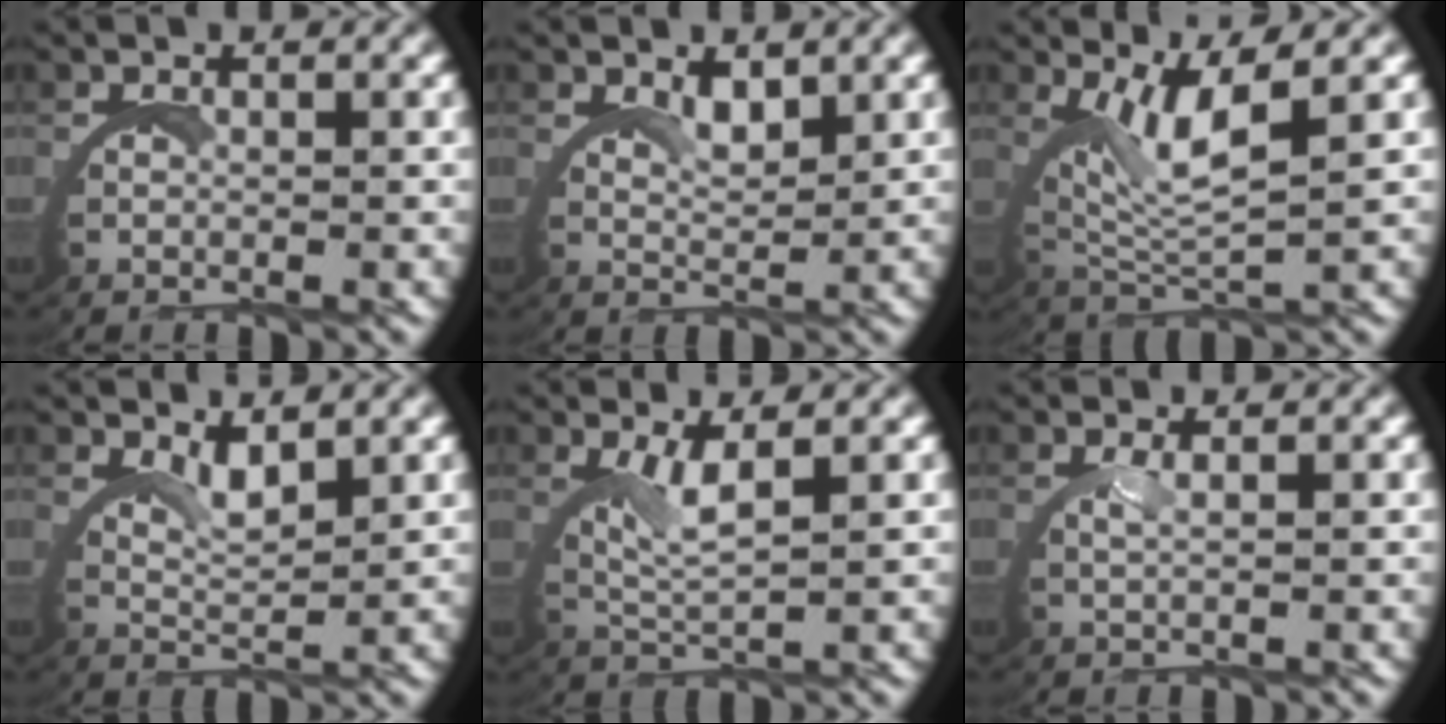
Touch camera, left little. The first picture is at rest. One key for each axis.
{"total": 2.1, "fx": 2.0, "fy": -0.5, "fz": 0.7, "tx": -0.013, "ty": -0.011, "tz": 0.035}
{"total": 5.2, "fx": 2.8, "fy": 0.9, "fz": 4.3, "tx": -0.094, "ty": -0.006, "tz": 0.054}
{"total": 2.5, "fx": 2.2, "fy": -0.4, "fz": 1.0, "tx": -0.025, "ty": -0.012, "tz": 0.041}
{"total": 3.0, "fx": 1.7, "fy": -0.1, "fz": 2.4, "tx": -0.055, "ty": -0.010, "tz": 0.035}
{"total": 1.4, "fx": 0.7, "fy": -1.0, "fz": 0.6, "tx": -0.013, "ty": -0.001, "tz": 0.016}